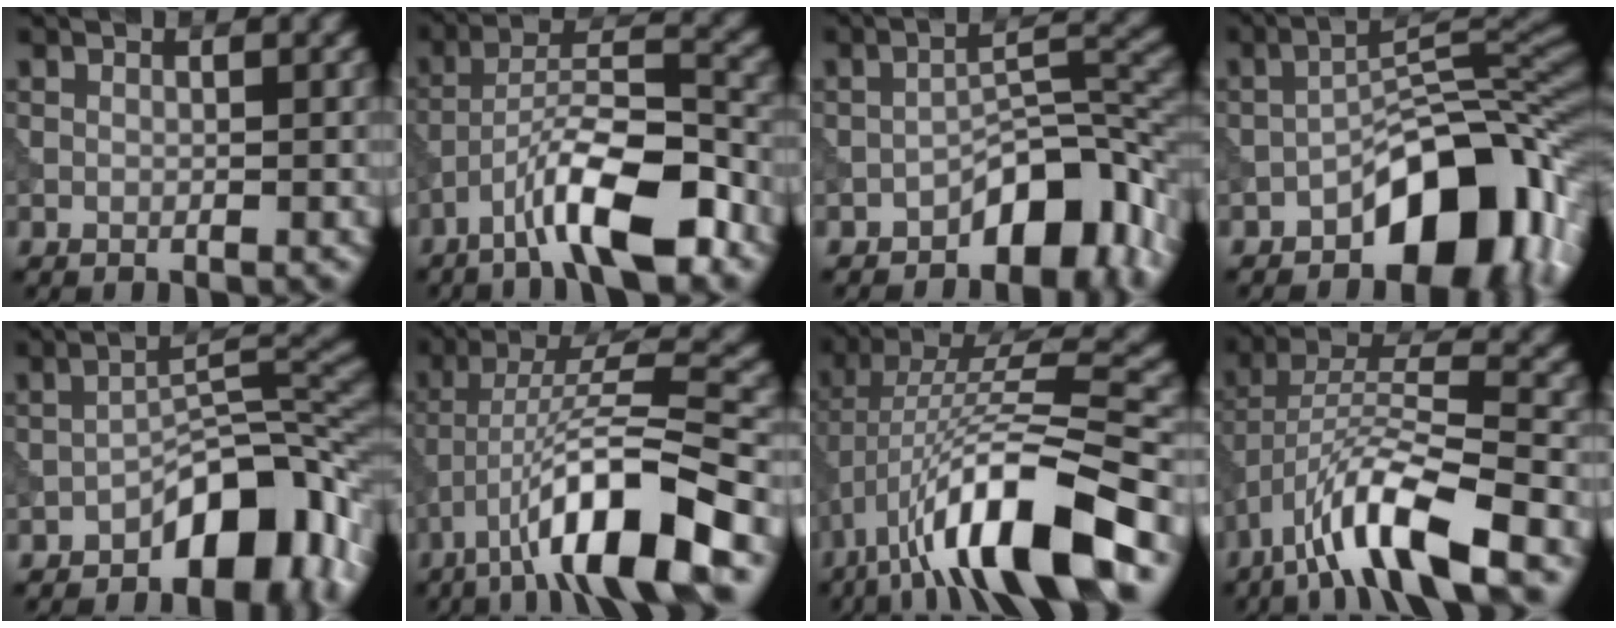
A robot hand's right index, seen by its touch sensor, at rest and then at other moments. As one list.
[{"total": 9.3, "force": [-5.5, 2.5, 7.1], "torque": [-0.116, 0.018, -0.098]}, {"total": 7.6, "force": [-4.3, 3.3, 5.3], "torque": [-0.055, 0.017, -0.070]}, {"total": 10.4, "force": [-5.1, 4.9, 7.6], "torque": [-0.080, 0.019, -0.092]}, {"total": 8.4, "force": [-4.6, 3.6, 6.0], "torque": [-0.066, 0.022, -0.078]}, {"total": 11.4, "force": [-6.1, 2.3, 9.4], "torque": [-0.154, 0.018, -0.107]}, {"total": 12.7, "force": [-6.1, 3.5, 10.6], "torque": [-0.188, 0.017, -0.108]}, {"total": 10.0, "force": [-6.0, 2.5, 7.6], "torque": [-0.137, 0.010, -0.113]}]